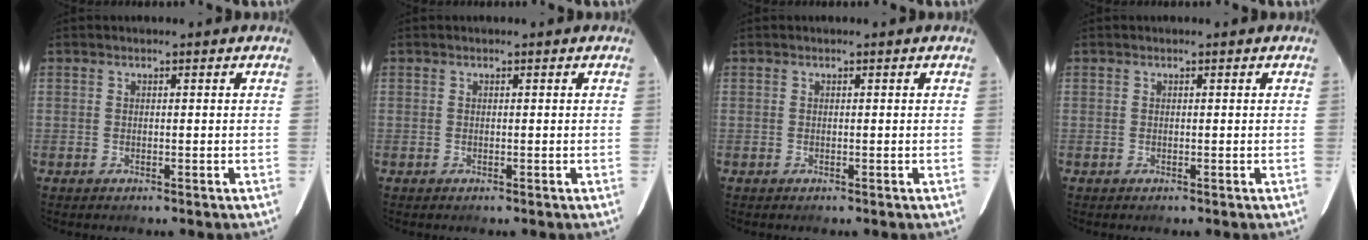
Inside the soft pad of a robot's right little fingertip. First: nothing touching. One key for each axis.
{"total": 0.0}
{"total": 0.0}
{"total": 0.0}